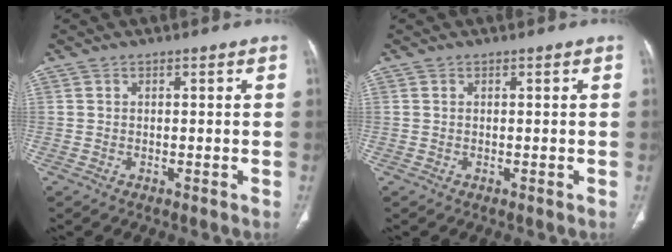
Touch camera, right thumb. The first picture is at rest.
{"total": 0.0}